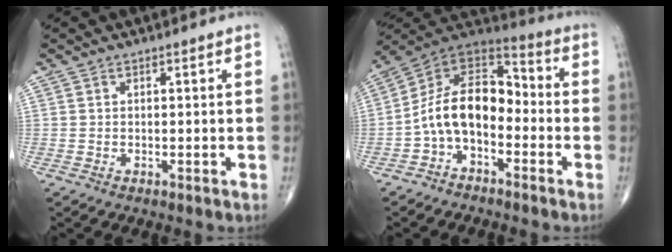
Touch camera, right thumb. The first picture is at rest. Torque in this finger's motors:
{"motor_torque": [2.01, 2.25, 1.75, -0.55, 0.32]}